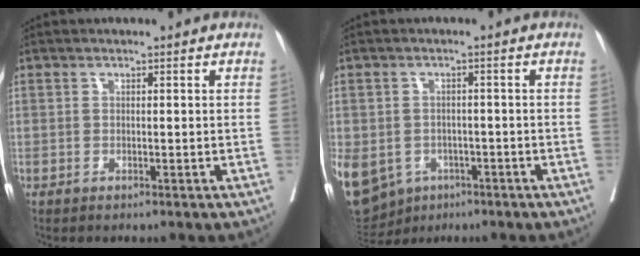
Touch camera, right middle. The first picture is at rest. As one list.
[{"total": 24.1, "force": [-9.9, 19.5, 10.0], "torque": [-0.358, -0.017, -0.137]}]